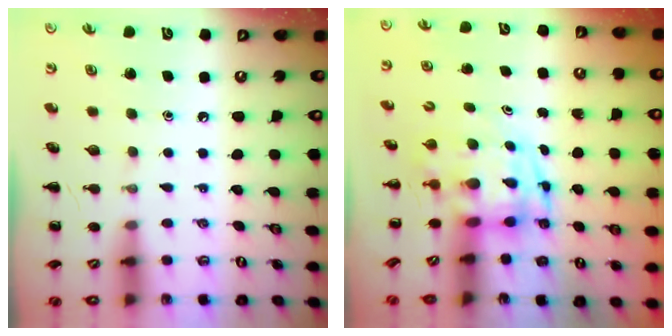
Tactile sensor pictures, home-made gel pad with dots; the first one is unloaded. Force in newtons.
{"total": 3.5, "press": 3.4, "slide": 0.7}